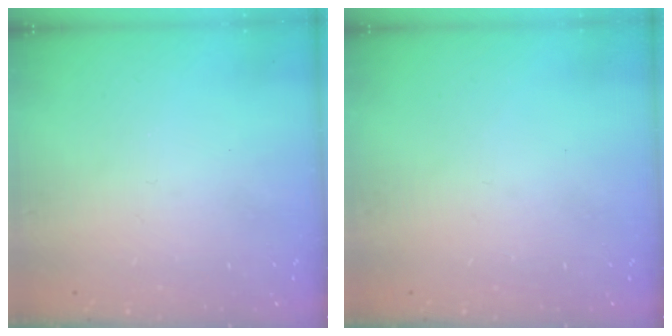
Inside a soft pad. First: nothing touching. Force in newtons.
{"total": 0.0}